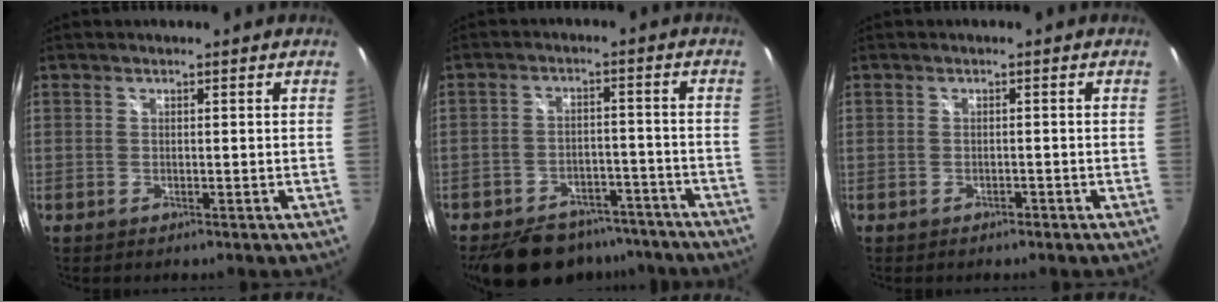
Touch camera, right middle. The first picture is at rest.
{"total": 17.2, "force": [-13.8, 8.0, 6.5], "torque": [-0.149, 0.011, -0.179]}
{"total": 0.7, "force": [-0.6, 0.3, 0.0], "torque": [-0.002, 0.000, -0.011]}